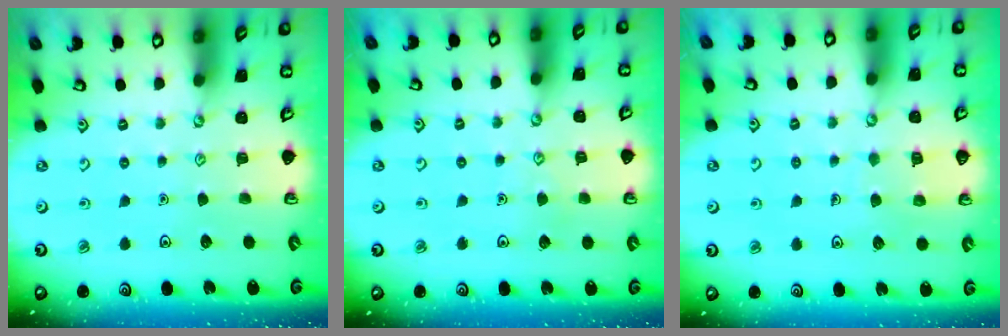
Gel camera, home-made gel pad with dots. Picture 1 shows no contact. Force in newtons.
{"total": 4.5, "press": 4.4, "slide": 0.4}
{"total": 6.9, "press": 6.9, "slide": 0.6}